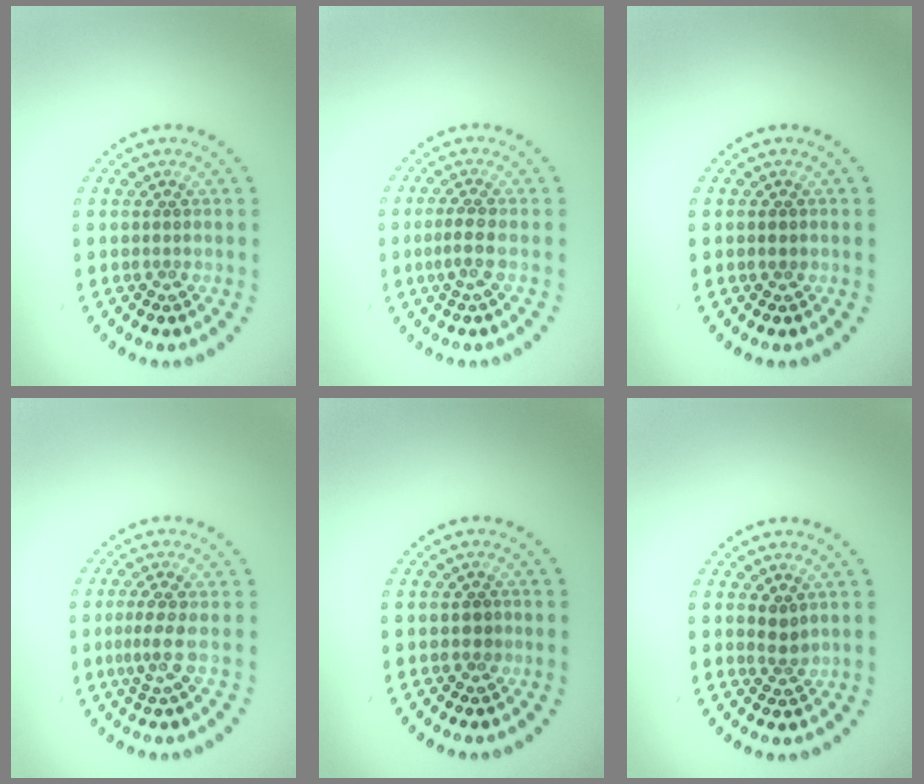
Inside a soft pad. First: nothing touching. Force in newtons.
{"total": 1.6, "press": 1.4, "slide": 0.9}
{"total": 0.8, "press": 0.8, "slide": 0.0}
{"total": 2.2, "press": 1.6, "slide": 1.6}
{"total": 0.7, "press": 0.7, "slide": 0.3}
{"total": 1.3, "press": 1.1, "slide": 0.7}